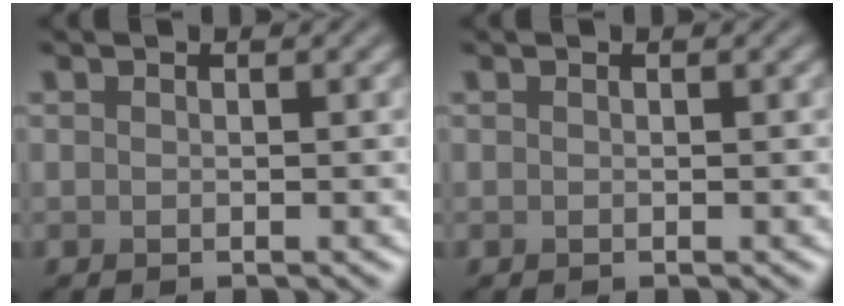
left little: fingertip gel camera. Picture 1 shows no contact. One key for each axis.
{"total": 0.0}